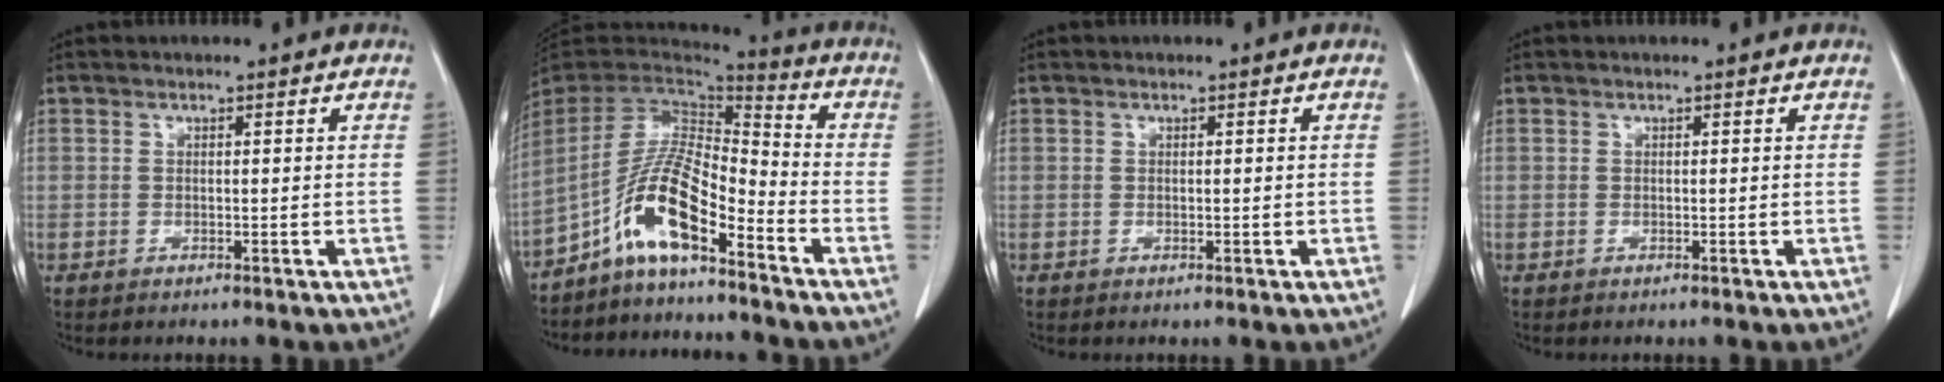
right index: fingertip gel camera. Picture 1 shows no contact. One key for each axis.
{"total": 11.2, "fx": -6.5, "fy": 2.2, "fz": 8.8, "tx": -0.176, "ty": 0.013, "tz": -0.122}
{"total": 0.0}
{"total": 0.0}